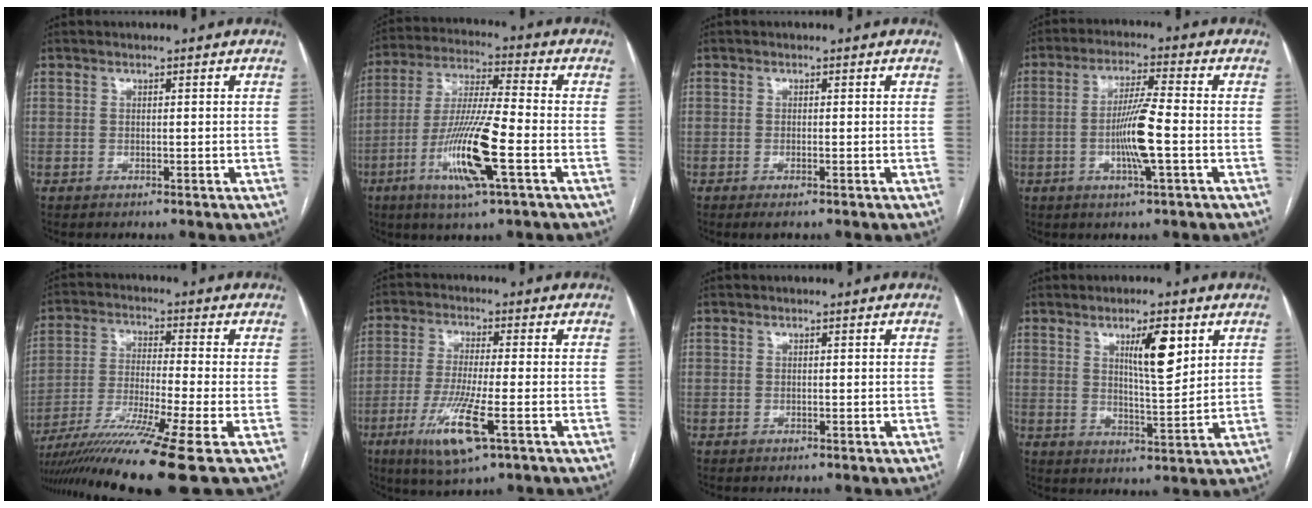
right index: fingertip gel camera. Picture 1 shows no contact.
{"total": 13.9, "force": [-4.9, 0.7, 12.9], "torque": [-0.258, -0.016, -0.093]}
{"total": 1.1, "force": [-0.7, 0.0, 0.9], "torque": [-0.014, -0.003, -0.011]}
{"total": 8.0, "force": [-1.8, -0.1, 7.8], "torque": [-0.151, -0.004, -0.035]}
{"total": 14.5, "force": [-10.1, -2.6, 10.0], "torque": [-0.186, -0.037, -0.178]}
{"total": 9.9, "force": [-4.2, 0.7, 8.9], "torque": [-0.177, -0.025, -0.075]}
{"total": 0.0}
{"total": 7.7, "force": [3.5, 1.4, 6.7], "torque": [-0.112, -0.004, 0.058]}